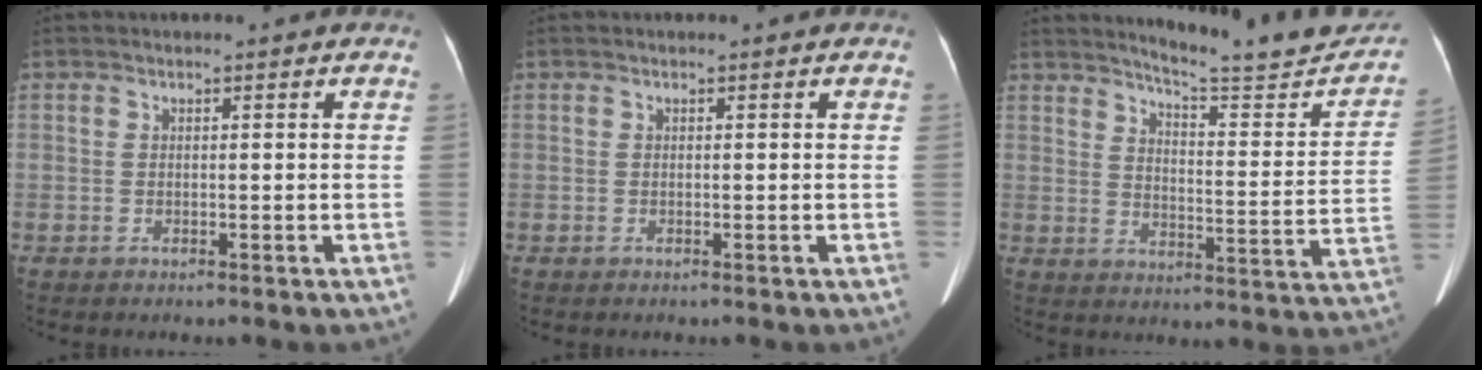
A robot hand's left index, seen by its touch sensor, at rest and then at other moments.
{"total": 0.0}
{"total": 16.8, "force": [15.7, 1.4, 5.8], "torque": [-0.071, -0.060, 0.193]}